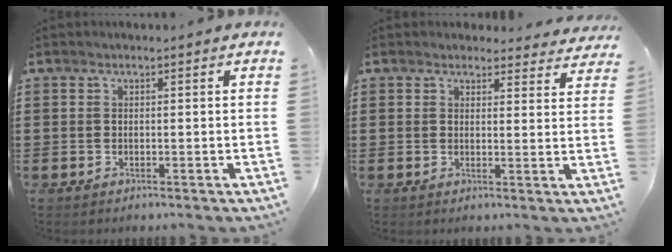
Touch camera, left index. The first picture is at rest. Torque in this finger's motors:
{"motor_torque": [1.05, -1.09, 0.57, 0.00]}